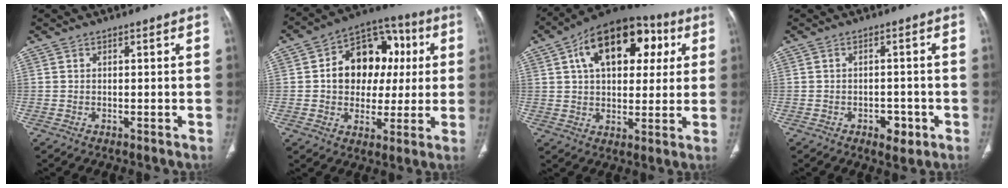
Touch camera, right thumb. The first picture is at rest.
{"total": 16.5, "force": [2.3, 12.4, 10.7], "torque": [-0.104, 0.024, 0.031]}
{"total": 20.3, "force": [6.8, 12.1, 14.8], "torque": [-0.190, 0.014, 0.097]}
{"total": 3.9, "force": [-1.9, 2.3, 2.6], "torque": [-0.021, 0.007, -0.021]}